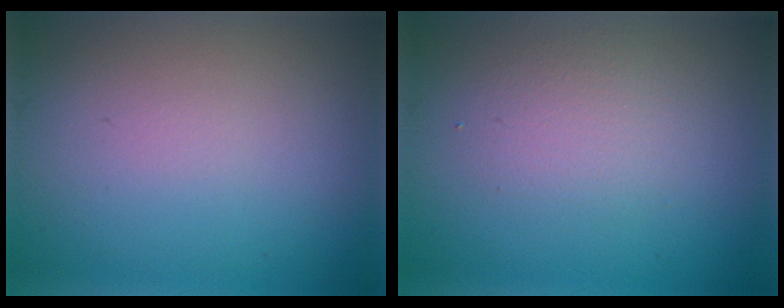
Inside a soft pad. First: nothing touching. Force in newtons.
{"total": 5.3, "press": 5.2, "slide": 0.2}